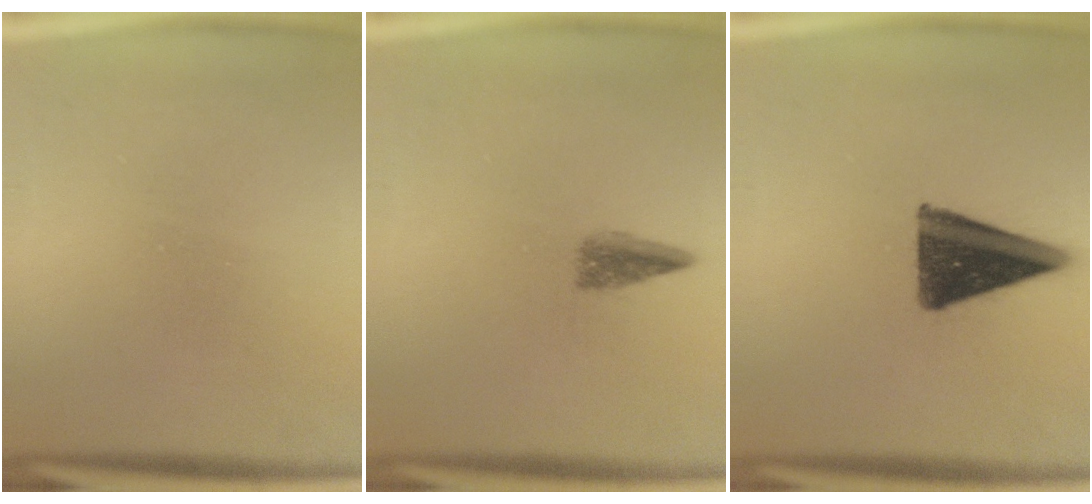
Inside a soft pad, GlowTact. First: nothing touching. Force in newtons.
{"total": 2.7}
{"total": 12.7}